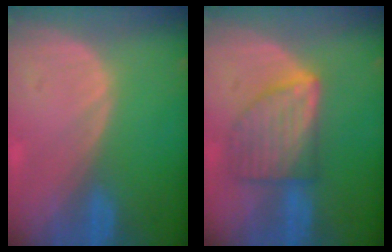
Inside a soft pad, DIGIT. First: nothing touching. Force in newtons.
{"total": 7.1, "press": 7.1, "slide": 0.1}